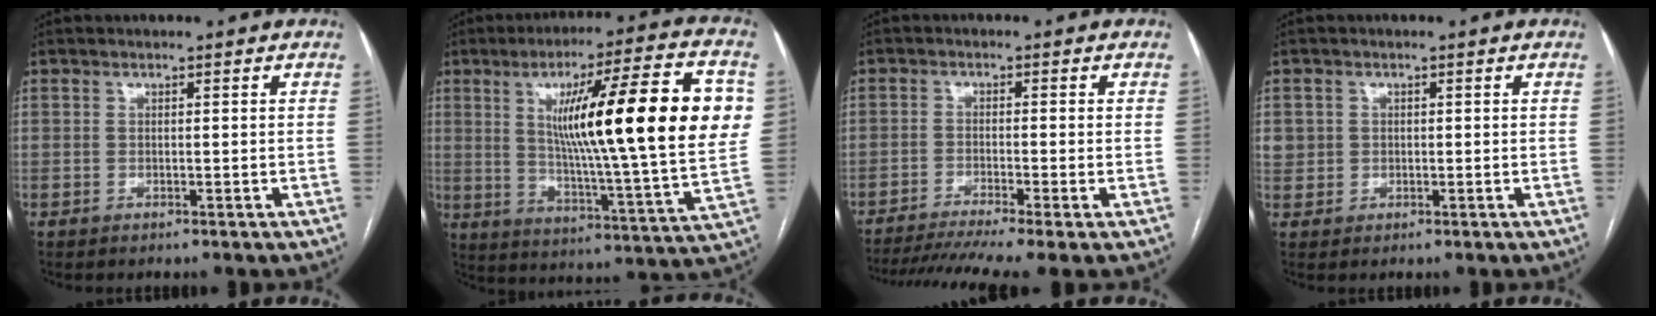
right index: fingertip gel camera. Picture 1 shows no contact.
{"total": 25.2, "force": [5.4, 1.3, 24.6], "torque": [-0.355, 0.007, 0.071]}
{"total": 10.9, "force": [-8.5, -0.5, 6.8], "torque": [-0.105, -0.019, -0.134]}
{"total": 2.8, "force": [0.6, 2.7, 0.4], "torque": [0.000, 0.008, 0.016]}